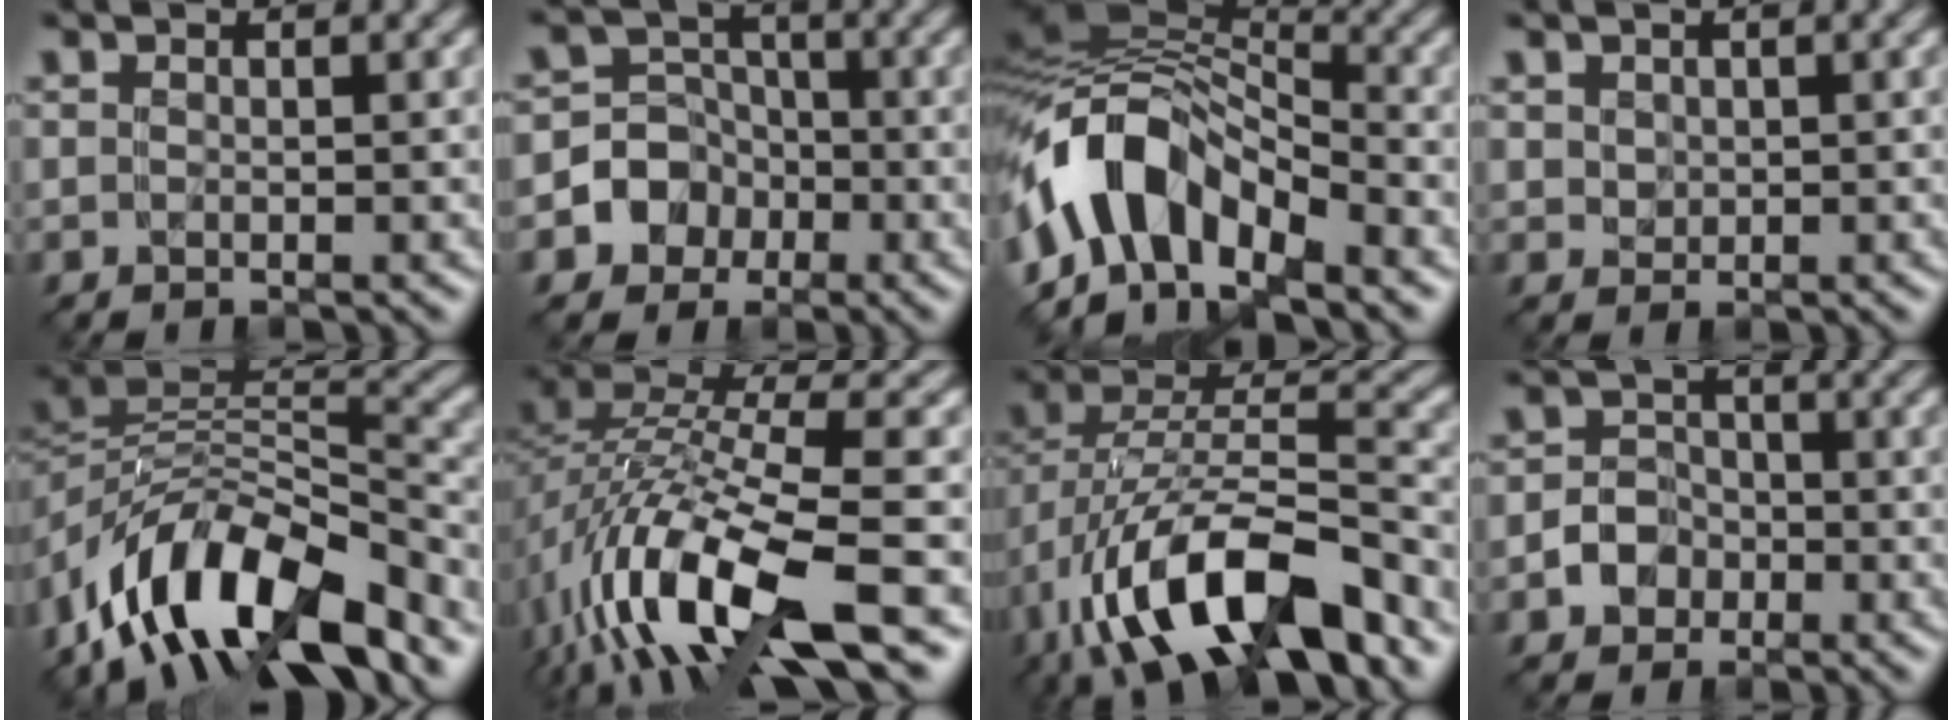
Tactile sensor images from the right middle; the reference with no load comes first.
{"total": 4.5, "force": [-1.9, 4.1, 0.1], "torque": [0.018, 0.009, -0.048]}
{"total": 9.6, "force": [-4.6, 5.3, 6.6], "torque": [-0.117, 0.018, -0.088]}
{"total": 0.8, "force": [0.5, 0.3, -0.5], "torque": [0.001, -0.002, 0.023]}
{"total": 11.7, "force": [-7.8, 4.9, 7.3], "torque": [-0.131, 0.005, -0.141]}
{"total": 12.3, "force": [-5.5, 4.1, 10.2], "torque": [-0.211, 0.003, -0.095]}
{"total": 12.8, "force": [-6.9, 4.9, 9.6], "torque": [-0.179, -0.004, -0.119]}
{"total": 2.1, "force": [-1.2, 1.7, 0.2], "torque": [-0.004, 0.003, -0.018]}